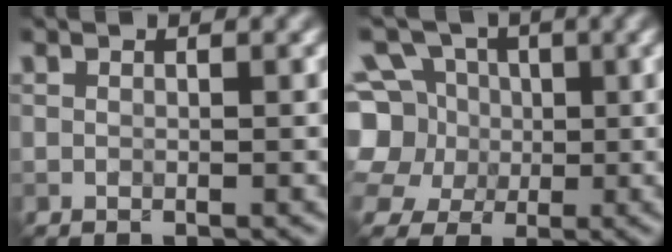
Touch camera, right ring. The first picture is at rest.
{"total": 11.4, "force": [2.6, 9.9, 5.1], "torque": [-0.133, 0.034, 0.012]}